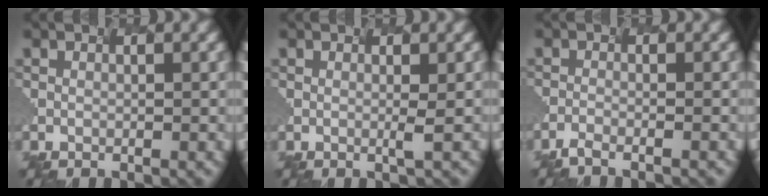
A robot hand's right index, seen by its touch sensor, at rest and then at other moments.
{"total": 0.8, "force": [0.0, 0.0, 0.8], "torque": [-0.011, 0.000, 0.005]}
{"total": 2.9, "force": [-2.7, 0.4, 1.1], "torque": [-0.007, 0.002, -0.044]}